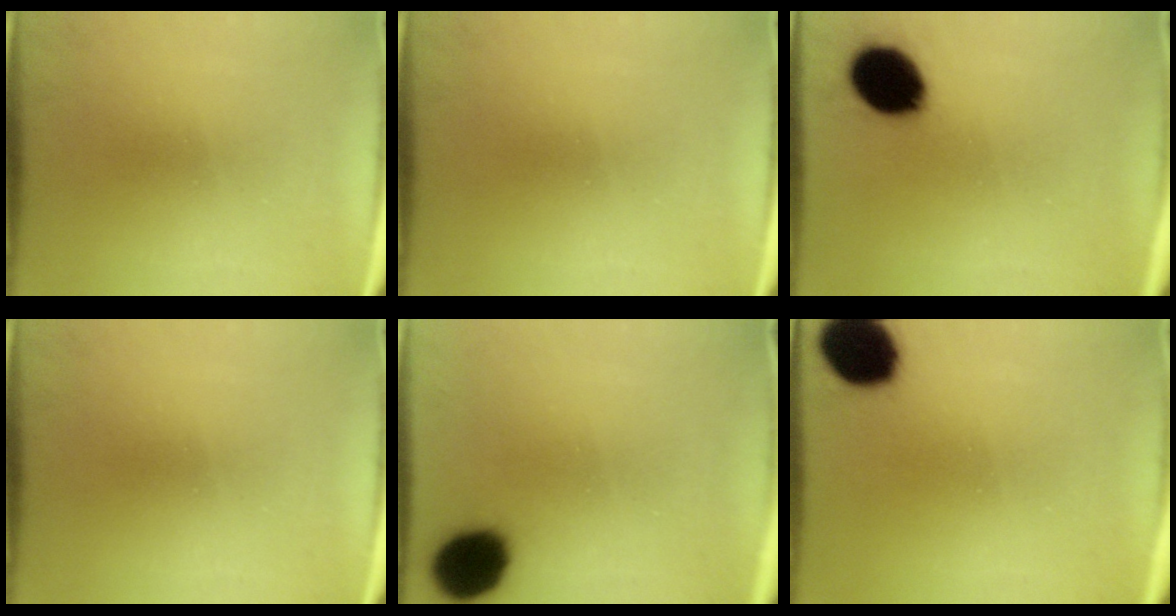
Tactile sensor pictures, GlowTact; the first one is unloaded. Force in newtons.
{"total": 0.0}
{"total": 13.1}
{"total": 0.0}
{"total": 14.8}
{"total": 13.4}